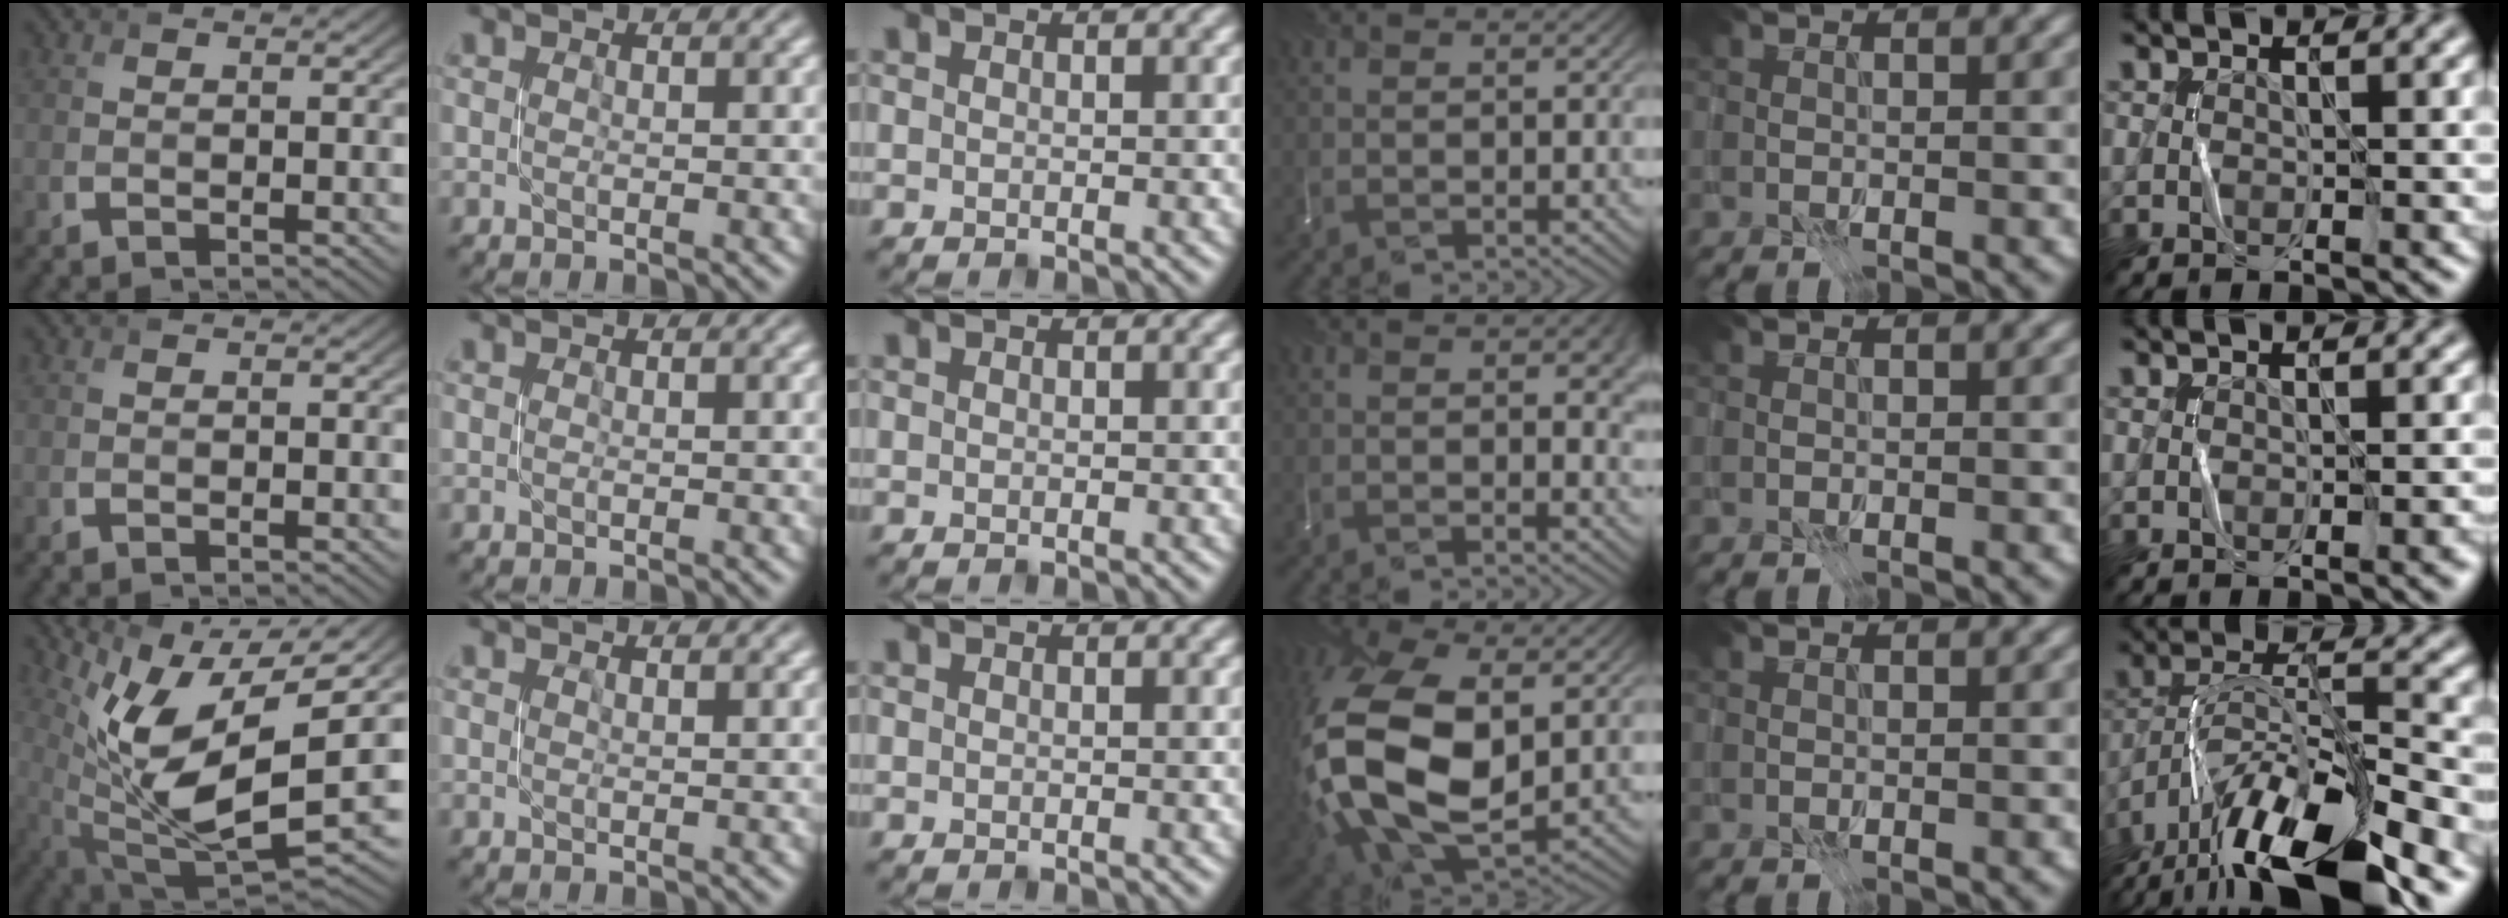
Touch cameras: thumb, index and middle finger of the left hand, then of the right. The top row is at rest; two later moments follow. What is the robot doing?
{"motion": "open", "object": "stapler"}